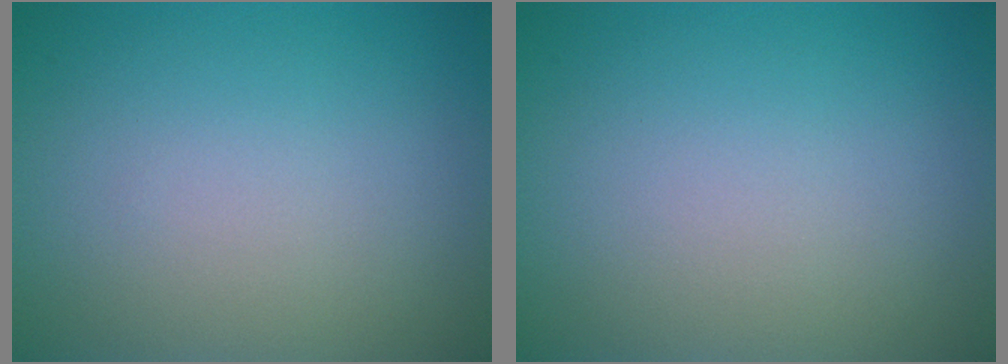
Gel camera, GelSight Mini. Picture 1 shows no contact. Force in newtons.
{"total": 0.0}